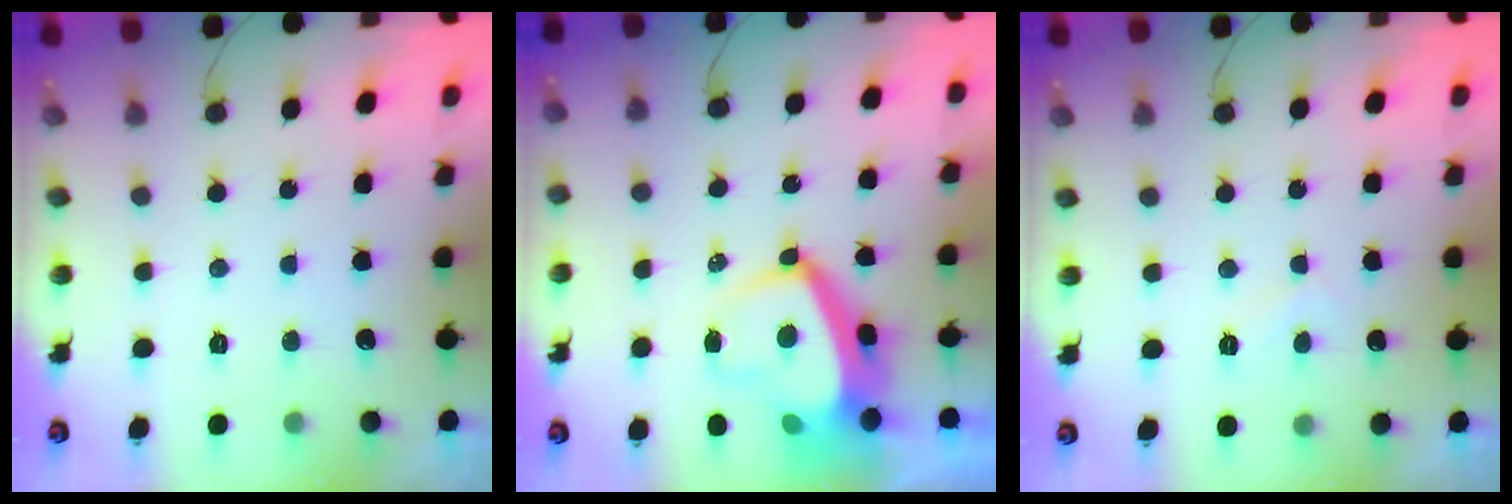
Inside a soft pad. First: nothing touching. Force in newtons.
{"total": 7.6, "press": 7.5, "slide": 0.9}
{"total": 1.9, "press": 1.8, "slide": 0.5}